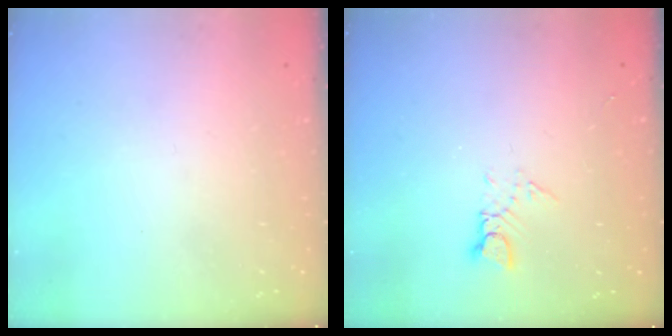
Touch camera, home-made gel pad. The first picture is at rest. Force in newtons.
{"total": 3.1, "press": 3.1, "slide": 0.2}